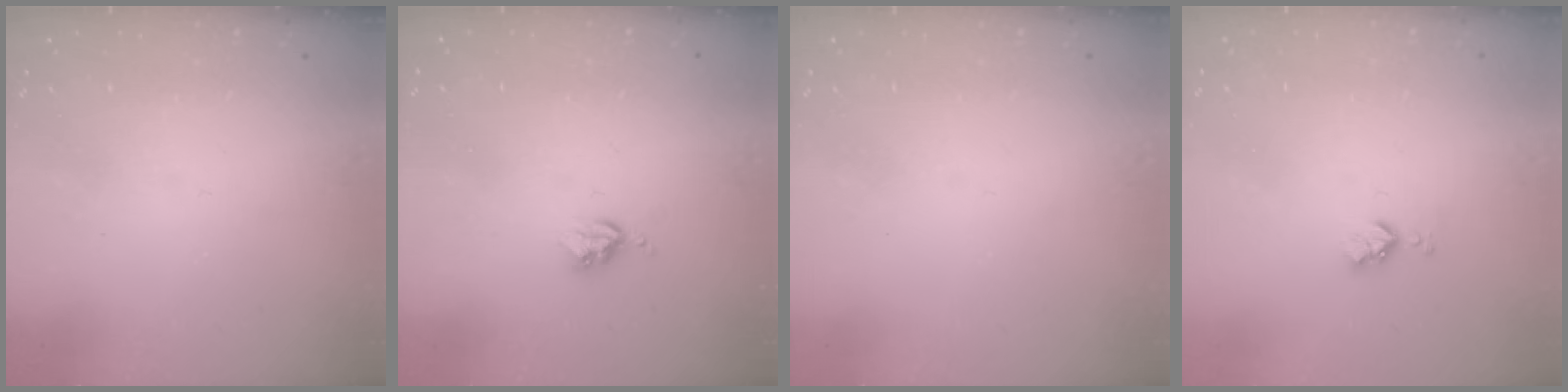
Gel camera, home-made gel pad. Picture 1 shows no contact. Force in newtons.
{"total": 3.8, "press": 3.8, "slide": 0.5}
{"total": 0.0}
{"total": 4.3, "press": 4.3, "slide": 0.6}